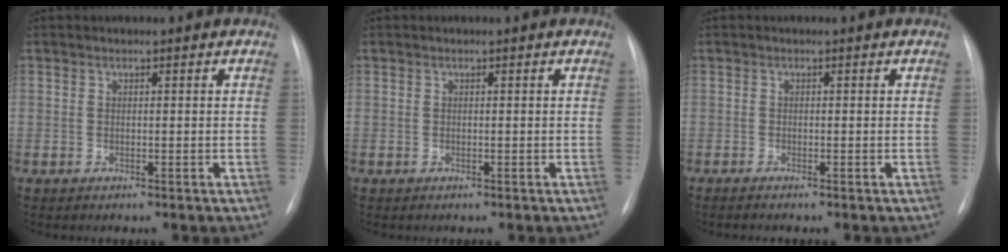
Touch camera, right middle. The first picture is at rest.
{"total": 0.0}
{"total": 1.0, "force": [-0.7, -0.1, 0.7], "torque": [-0.009, 0.000, -0.009]}